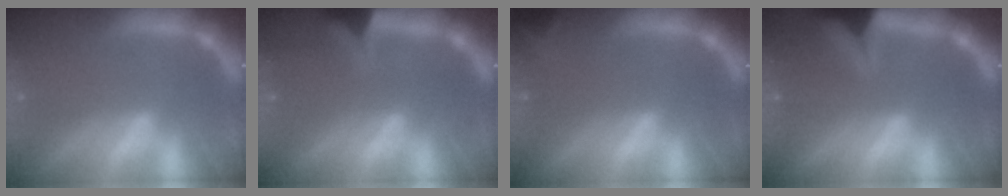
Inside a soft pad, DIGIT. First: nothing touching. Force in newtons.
{"total": 3.5}
{"total": 1.9}
{"total": 6.5}